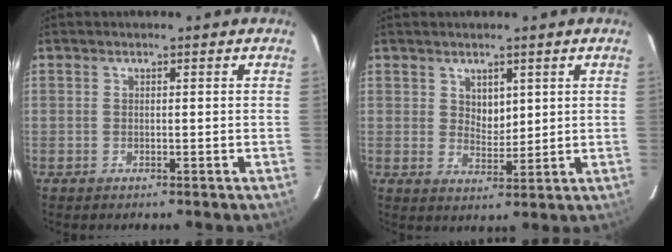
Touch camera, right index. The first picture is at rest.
{"total": 3.7, "force": [1.8, 2.6, 2.0], "torque": [-0.025, -0.001, 0.036]}